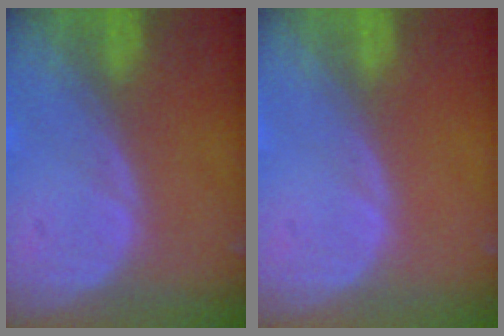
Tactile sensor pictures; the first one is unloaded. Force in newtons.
{"total": 0.0}